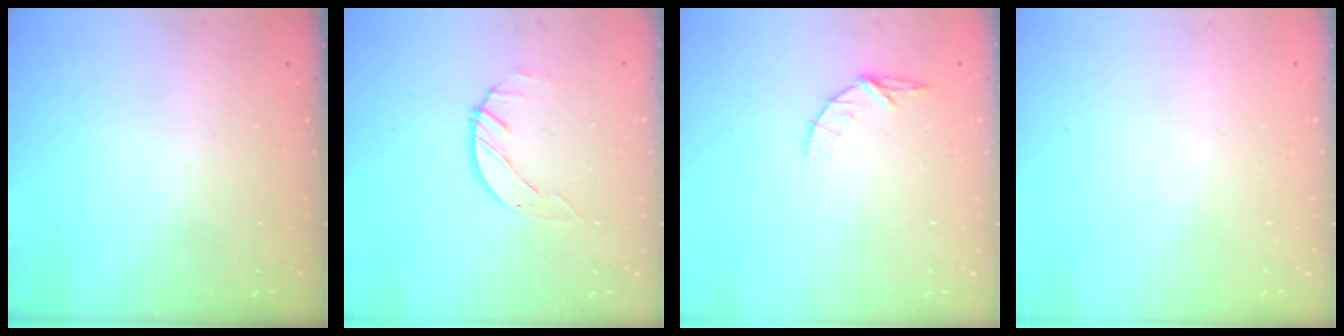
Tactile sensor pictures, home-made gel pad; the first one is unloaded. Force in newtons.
{"total": 2.6, "press": 2.6, "slide": 0.3}
{"total": 4.7, "press": 4.7, "slide": 0.5}
{"total": 0.0}